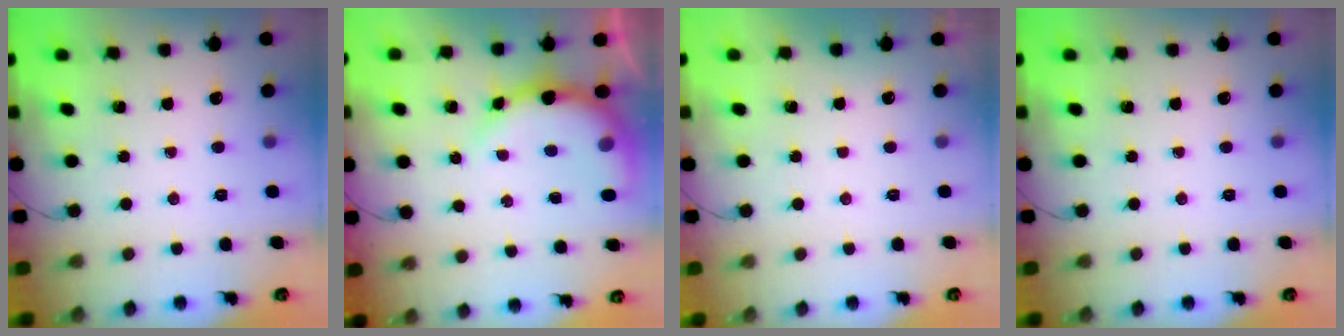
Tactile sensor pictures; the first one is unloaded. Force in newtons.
{"total": 9.8, "press": 9.6, "slide": 2.1}
{"total": 3.0, "press": 3.0, "slide": 0.1}
{"total": 0.0}